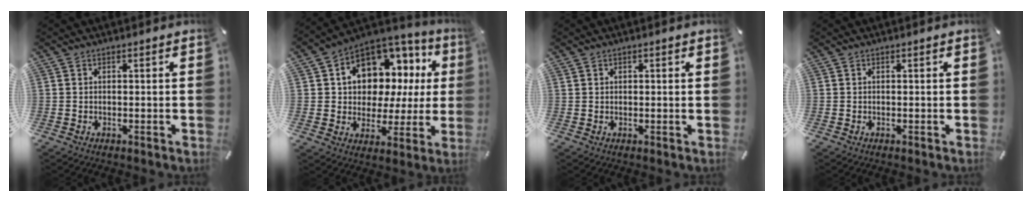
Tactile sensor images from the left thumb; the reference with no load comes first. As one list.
[{"total": 10.5, "force": [4.8, 8.7, 3.5], "torque": [-0.061, -0.054, 0.092]}, {"total": 0.5, "force": [0.3, 0.3, 0.3], "torque": [-0.005, 0.002, 0.006]}, {"total": 0.0}]